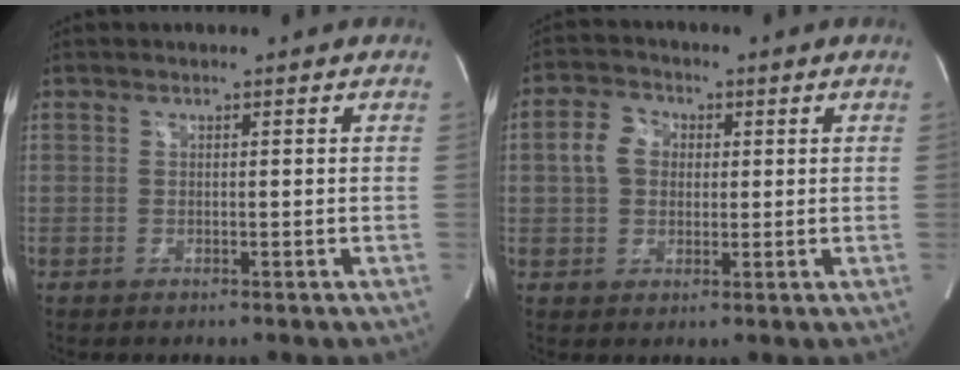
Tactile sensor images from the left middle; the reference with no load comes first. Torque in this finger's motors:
{"motor_torque": [0.67, -0.06, 0.02, 0.02]}